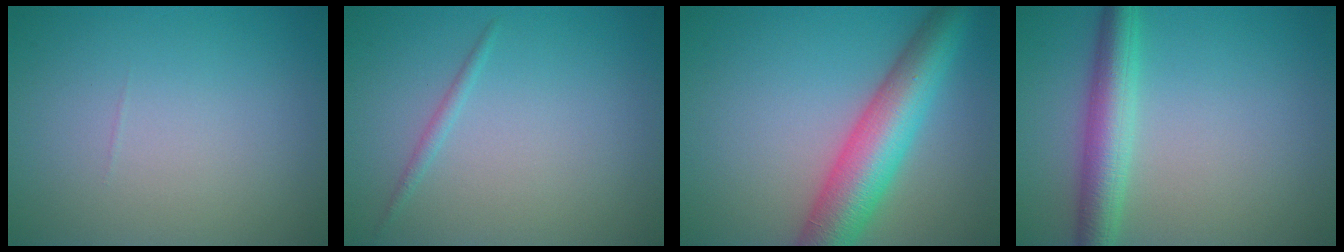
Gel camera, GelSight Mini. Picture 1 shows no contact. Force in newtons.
{"total": 0.9, "press": 0.9, "slide": 0.1}
{"total": 8.2, "press": 8.2, "slide": 0.2}
{"total": 4.5, "press": 4.5, "slide": 0.1}